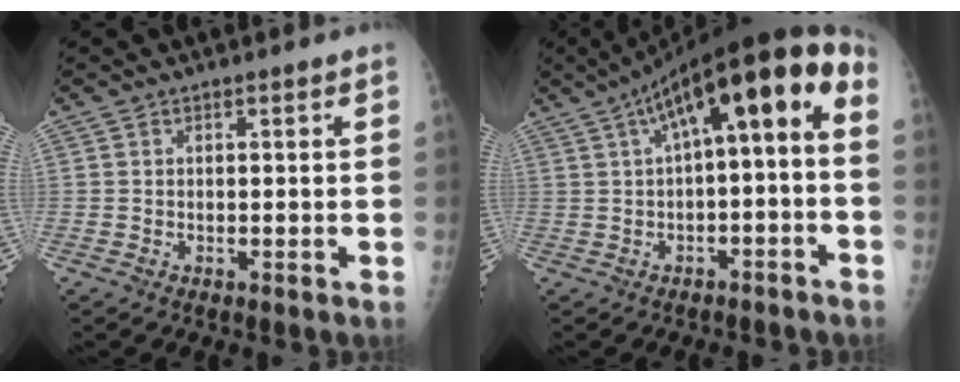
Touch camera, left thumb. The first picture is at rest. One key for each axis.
{"total": 13.6, "fx": 1.7, "fy": 4.6, "fz": 12.6, "tx": -0.188, "ty": 0.063, "tz": 0.023}